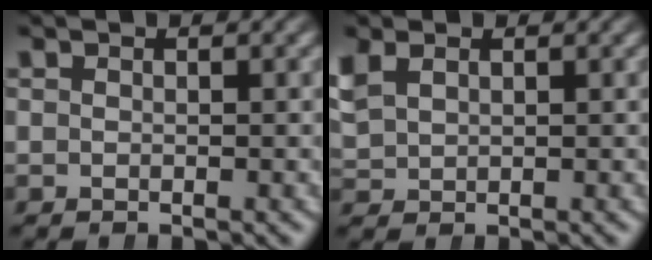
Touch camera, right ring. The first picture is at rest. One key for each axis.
{"total": 2.6, "fx": 1.1, "fy": 2.1, "fz": 1.2, "tx": -0.030, "ty": 0.003, "tz": 0.027}